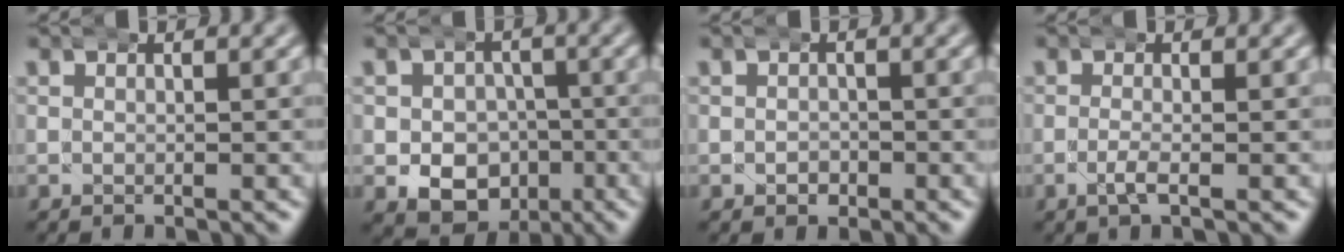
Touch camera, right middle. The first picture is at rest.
{"total": 8.7, "force": [-3.3, 7.4, 3.1], "torque": [-0.049, -0.044, -0.044]}
{"total": 1.2, "force": [-0.6, 1.0, 0.3], "torque": [-0.010, -0.004, -0.006]}
{"total": 1.7, "force": [-1.0, 0.2, 1.3], "torque": [-0.035, -0.008, -0.016]}